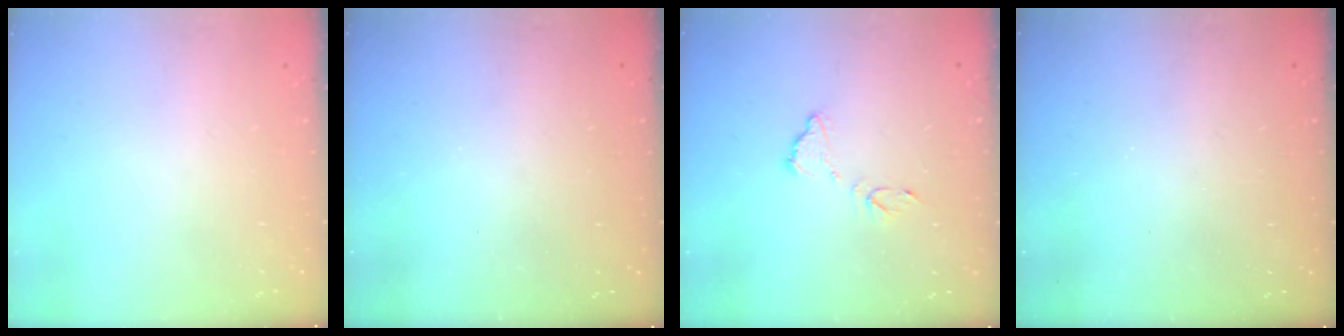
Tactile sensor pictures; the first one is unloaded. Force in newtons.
{"total": 2.9, "press": 2.9, "slide": 0.3}
{"total": 8.8, "press": 8.8, "slide": 0.6}
{"total": 3.2, "press": 3.2, "slide": 0.1}